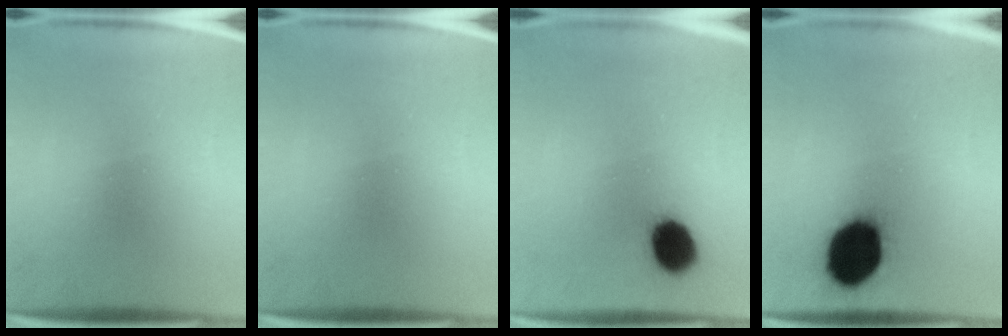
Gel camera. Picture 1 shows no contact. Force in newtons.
{"total": 0.0}
{"total": 11.1}
{"total": 18.4}